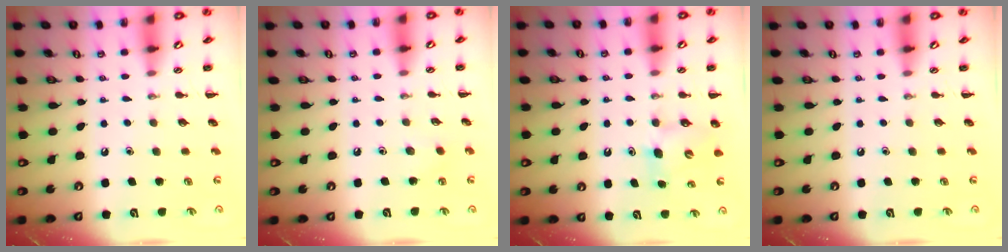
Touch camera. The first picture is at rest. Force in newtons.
{"total": 2.5, "press": 2.3, "slide": 0.7}
{"total": 5.0, "press": 4.9, "slide": 0.9}
{"total": 0.0}